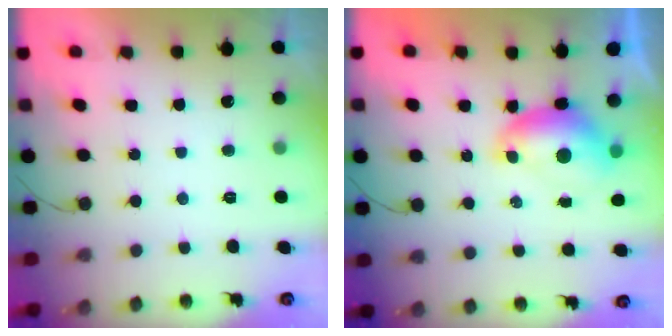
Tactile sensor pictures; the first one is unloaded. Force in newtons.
{"total": 7.9, "press": 7.9, "slide": 1.0}